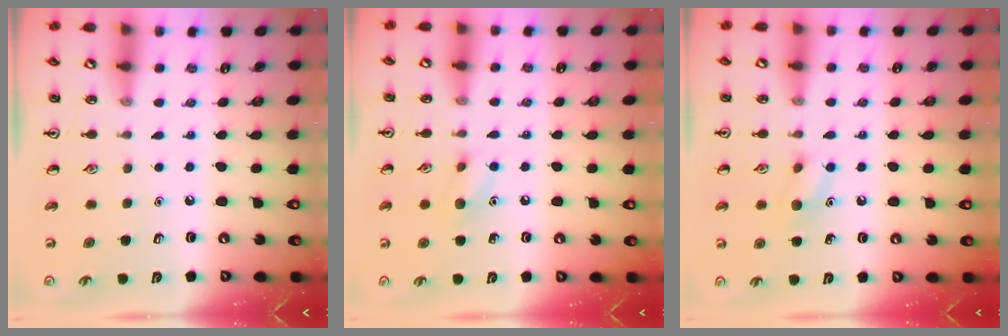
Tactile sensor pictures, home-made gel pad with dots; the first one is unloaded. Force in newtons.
{"total": 7.3, "press": 7.0, "slide": 2.0}
{"total": 7.2, "press": 7.1, "slide": 1.3}